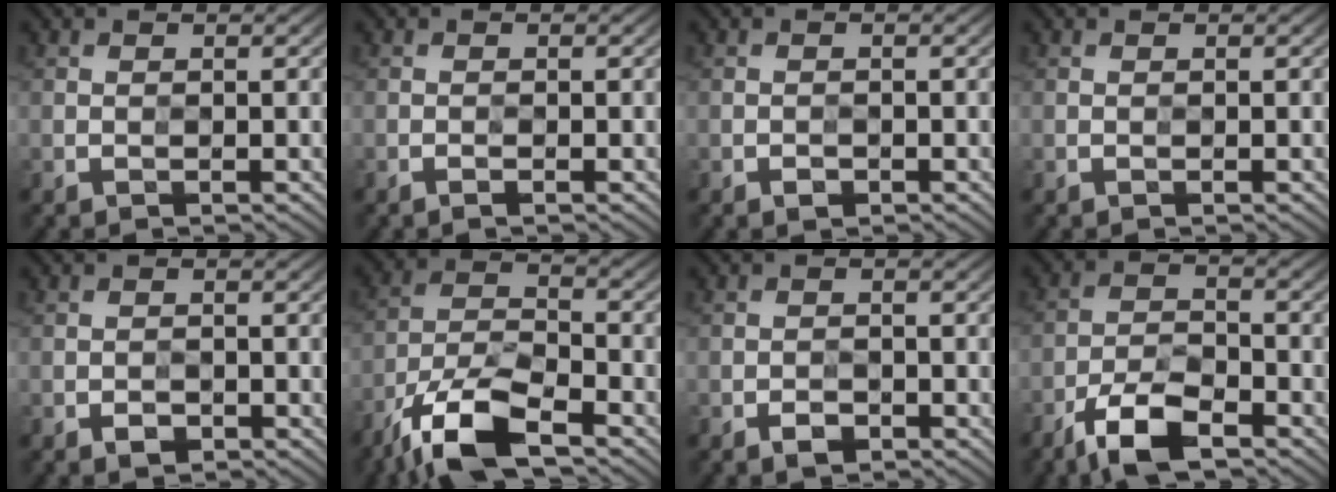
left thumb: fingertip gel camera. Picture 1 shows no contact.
{"total": 0.5, "force": [-0.4, 0.0, 0.4], "torque": [-0.007, 0.000, -0.008]}
{"total": 0.8, "force": [-0.5, 0.5, 0.4], "torque": [-0.003, -0.001, -0.010]}
{"total": 0.0}
{"total": 1.4, "force": [-0.8, 0.8, 0.7], "torque": [-0.010, -0.002, -0.017]}
{"total": 12.0, "force": [-8.1, 4.1, 7.8], "torque": [-0.157, -0.007, -0.171]}
{"total": 1.8, "force": [-1.1, 1.0, 1.0], "torque": [-0.014, -0.001, -0.023]}
{"total": 7.7, "force": [-5.2, 2.7, 5.0], "torque": [-0.096, 0.000, -0.107]}